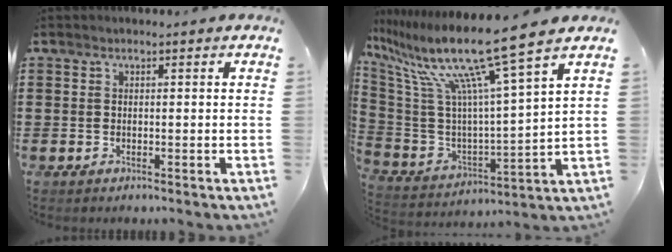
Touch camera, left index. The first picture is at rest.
{"total": 15.8, "force": [11.5, 0.2, 10.8], "torque": [-0.243, -0.073, 0.184]}